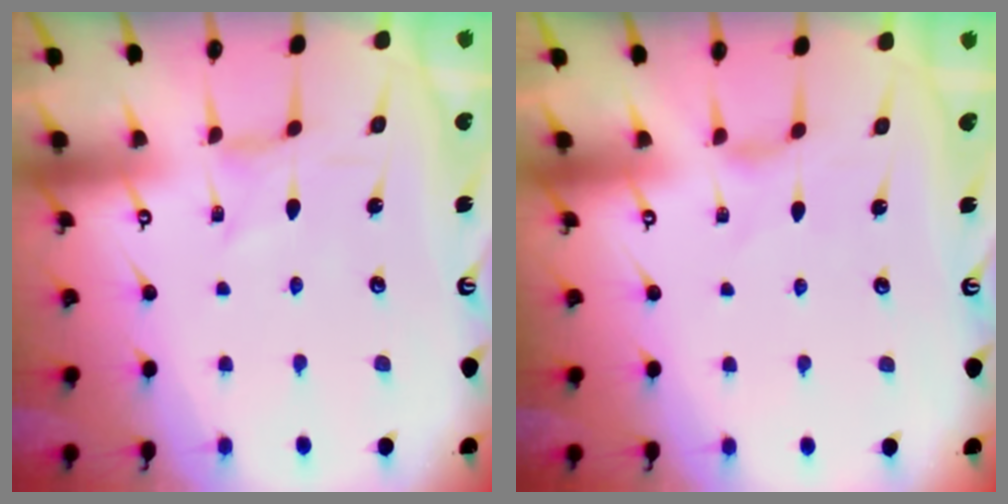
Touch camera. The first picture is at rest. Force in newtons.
{"total": 1.3, "press": 1.2, "slide": 0.4}